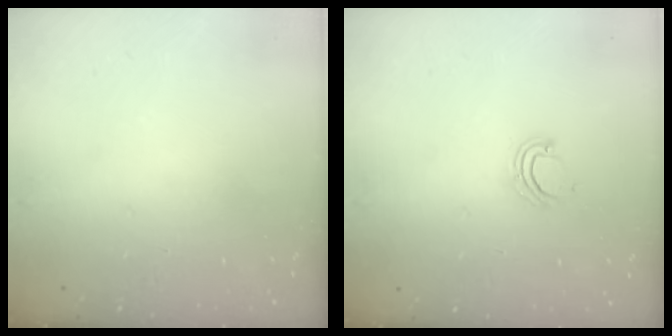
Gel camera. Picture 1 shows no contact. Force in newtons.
{"total": 2.2, "press": 2.2, "slide": 0.1}